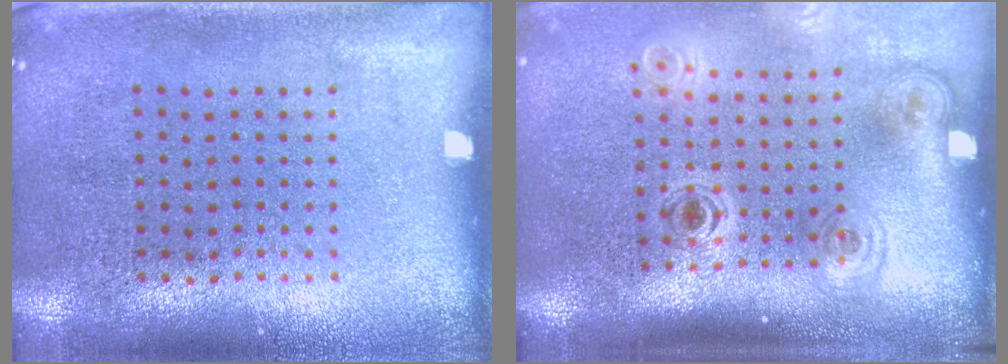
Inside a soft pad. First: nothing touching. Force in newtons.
{"total": 1.9, "press": 1.2, "slide": 1.4}